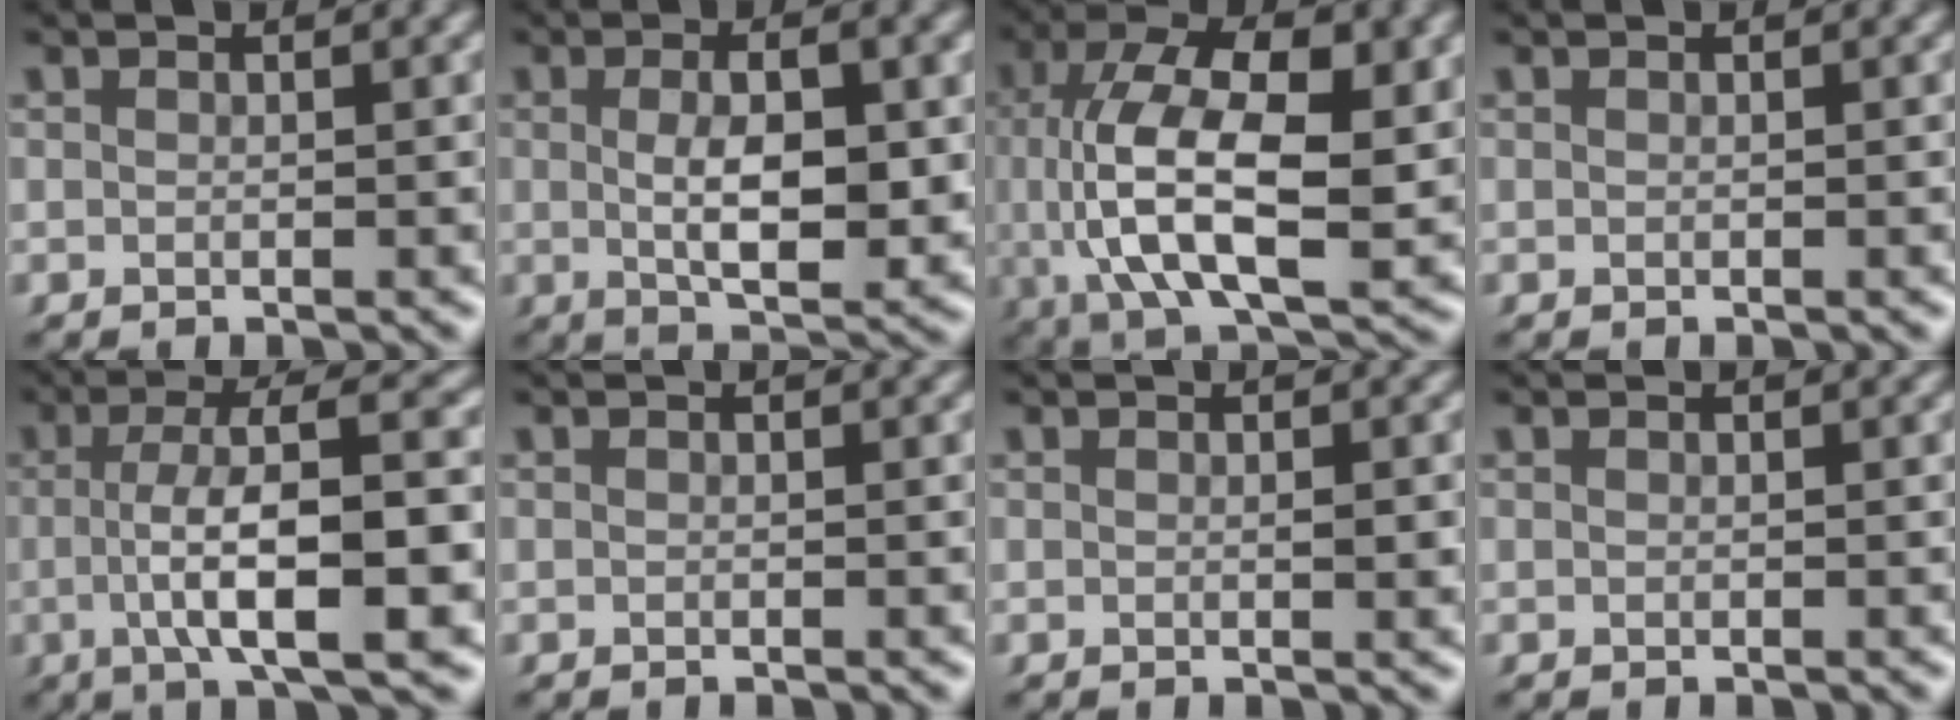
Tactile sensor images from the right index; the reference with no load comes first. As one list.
[{"total": 5.7, "force": [0.2, 2.1, 5.3], "torque": [-0.088, -0.008, 0.007]}, {"total": 11.8, "force": [0.8, 6.3, 10.0], "torque": [-0.184, -0.009, 0.014]}, {"total": 0.0}, {"total": 7.5, "force": [-1.0, 1.7, 7.2], "torque": [-0.119, 0.002, -0.014]}, {"total": 0.0}, {"total": 0.6, "force": [0.3, 0.1, 0.5], "torque": [-0.009, 0.000, 0.003]}, {"total": 0.0}]